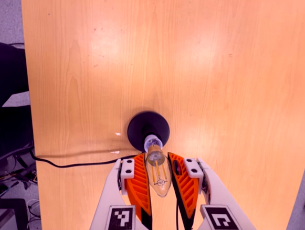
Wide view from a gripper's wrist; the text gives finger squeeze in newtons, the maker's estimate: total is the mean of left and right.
{"total": 15.9, "left": 17.2, "right": 14.7}